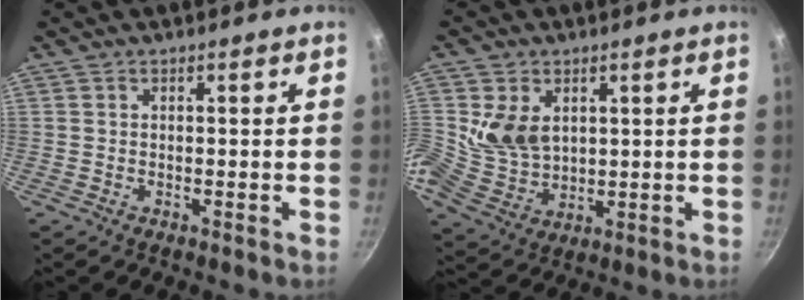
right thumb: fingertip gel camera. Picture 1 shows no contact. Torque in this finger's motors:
{"motor_torque": [0.75, 0.75, 1.49, -0.11, 0.46]}